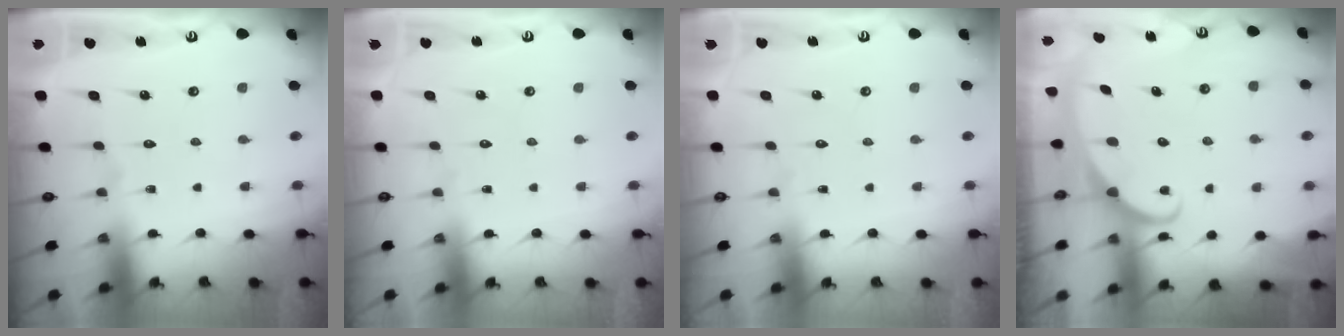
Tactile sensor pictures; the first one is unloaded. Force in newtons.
{"total": 0.0}
{"total": 0.0}
{"total": 2.5, "press": 2.4, "slide": 0.3}